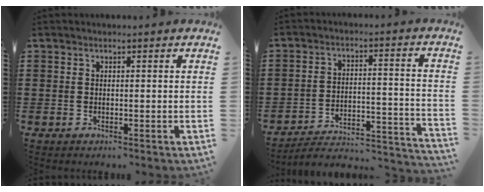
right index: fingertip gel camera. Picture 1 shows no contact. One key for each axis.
{"total": 2.9, "fx": -2.4, "fy": 0.9, "fz": 1.4, "tx": -0.035, "ty": -0.013, "tz": -0.059}